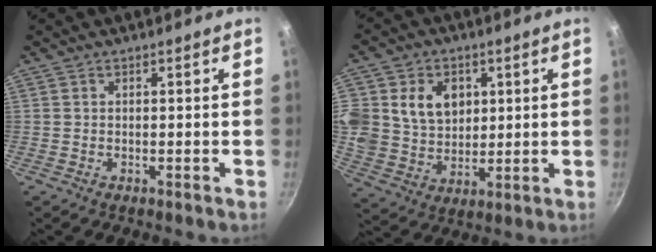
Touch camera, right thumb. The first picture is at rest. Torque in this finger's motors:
{"motor_torque": [0.14, 0.35, 0.15, -0.08, 0.16]}